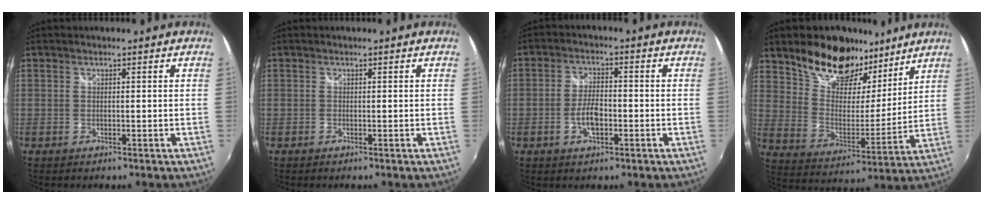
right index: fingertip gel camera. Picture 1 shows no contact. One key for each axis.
{"total": 0.0}
{"total": 5.3, "fx": -1.9, "fy": 2.5, "fz": 4.3, "tx": -0.088, "ty": 0.003, "tz": -0.032}
{"total": 18.3, "fx": 13.0, "fy": 9.9, "fz": 8.3, "tx": -0.161, "ty": 0.024, "tz": 0.233}